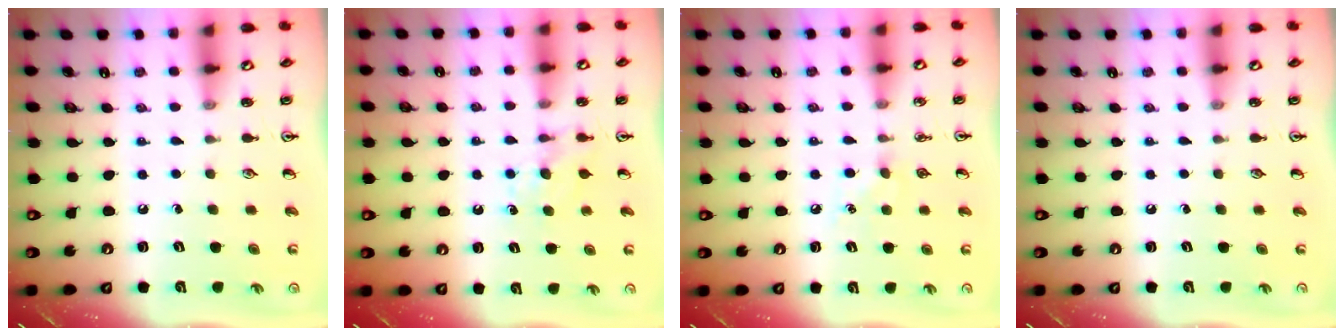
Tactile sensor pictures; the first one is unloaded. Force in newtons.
{"total": 4.1, "press": 4.0, "slide": 0.6}
{"total": 4.4, "press": 4.4, "slide": 0.7}
{"total": 0.0}